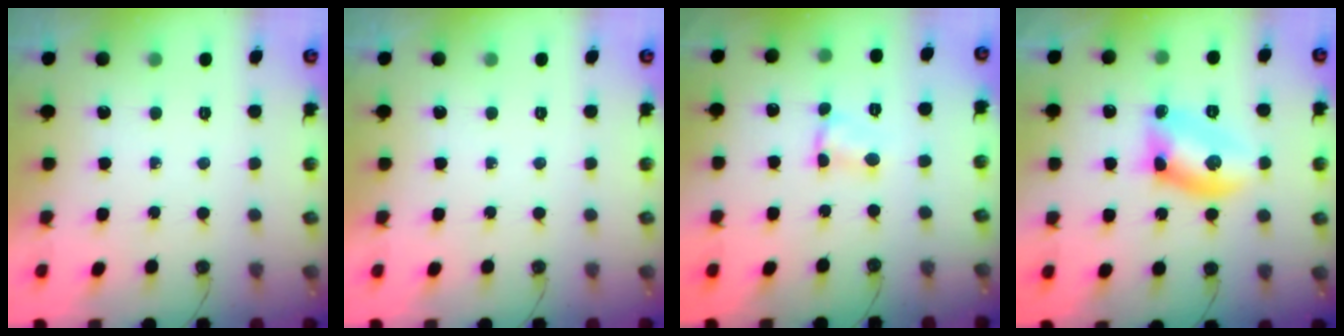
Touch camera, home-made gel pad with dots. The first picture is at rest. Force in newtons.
{"total": 0.0}
{"total": 2.5, "press": 2.5, "slide": 0.3}
{"total": 11.2, "press": 11.1, "slide": 1.4}